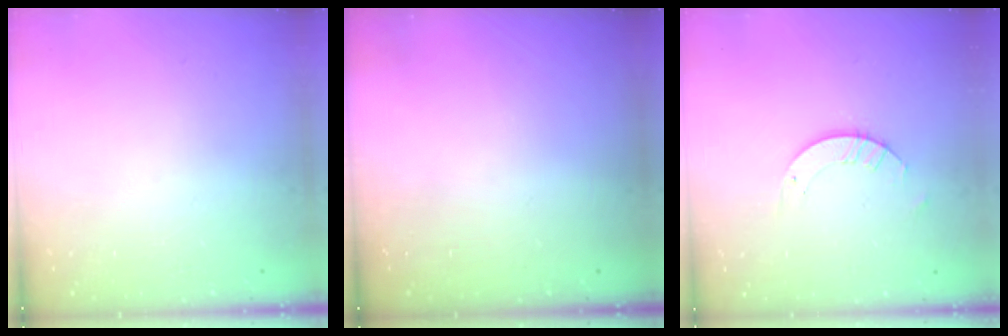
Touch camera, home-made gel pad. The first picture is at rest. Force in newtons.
{"total": 0.0}
{"total": 4.0, "press": 4.0, "slide": 0.2}